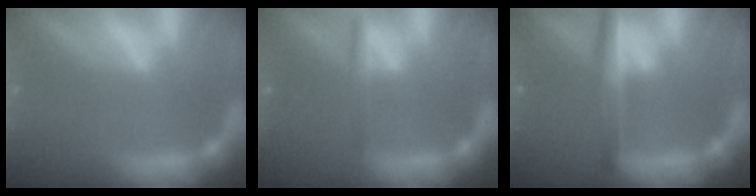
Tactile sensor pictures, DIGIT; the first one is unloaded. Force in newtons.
{"total": 1.9}
{"total": 4.0}